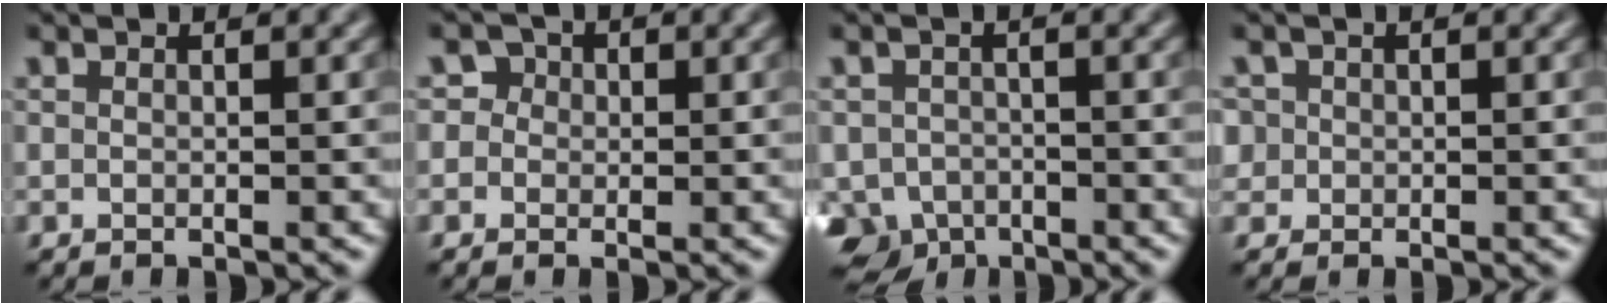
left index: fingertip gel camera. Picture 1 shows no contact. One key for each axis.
{"total": 2.5, "fx": 0.5, "fy": 2.4, "fz": 0.6, "tx": 0.009, "ty": 0.004, "tz": -0.010}
{"total": 5.4, "fx": -3.5, "fy": 3.8, "fz": 1.6, "tx": -0.019, "ty": -0.011, "tz": -0.060}
{"total": 1.4, "fx": 0.1, "fy": 1.4, "fz": 0.2, "tx": -0.004, "ty": -0.001, "tz": 0.001}